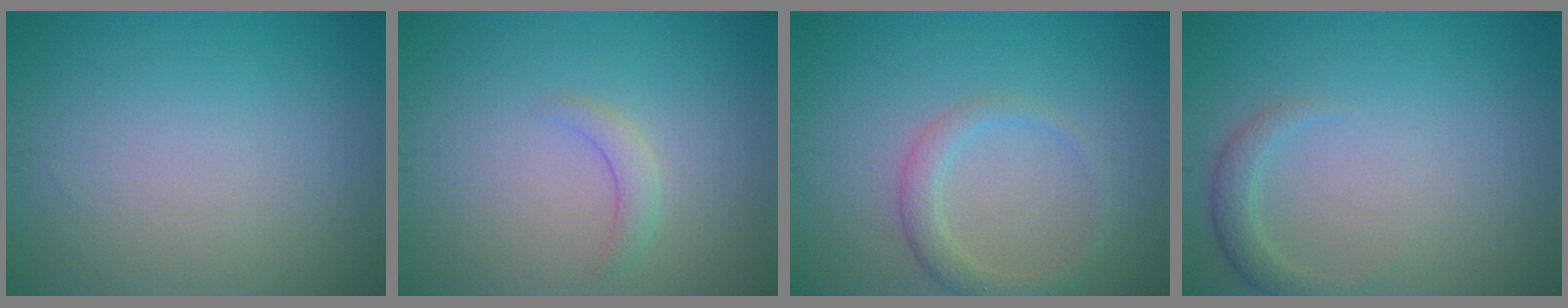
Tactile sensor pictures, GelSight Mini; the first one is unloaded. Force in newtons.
{"total": 1.5, "press": 1.5, "slide": 0.3}
{"total": 2.5, "press": 2.5, "slide": 0.2}
{"total": 1.9, "press": 1.9, "slide": 0.1}